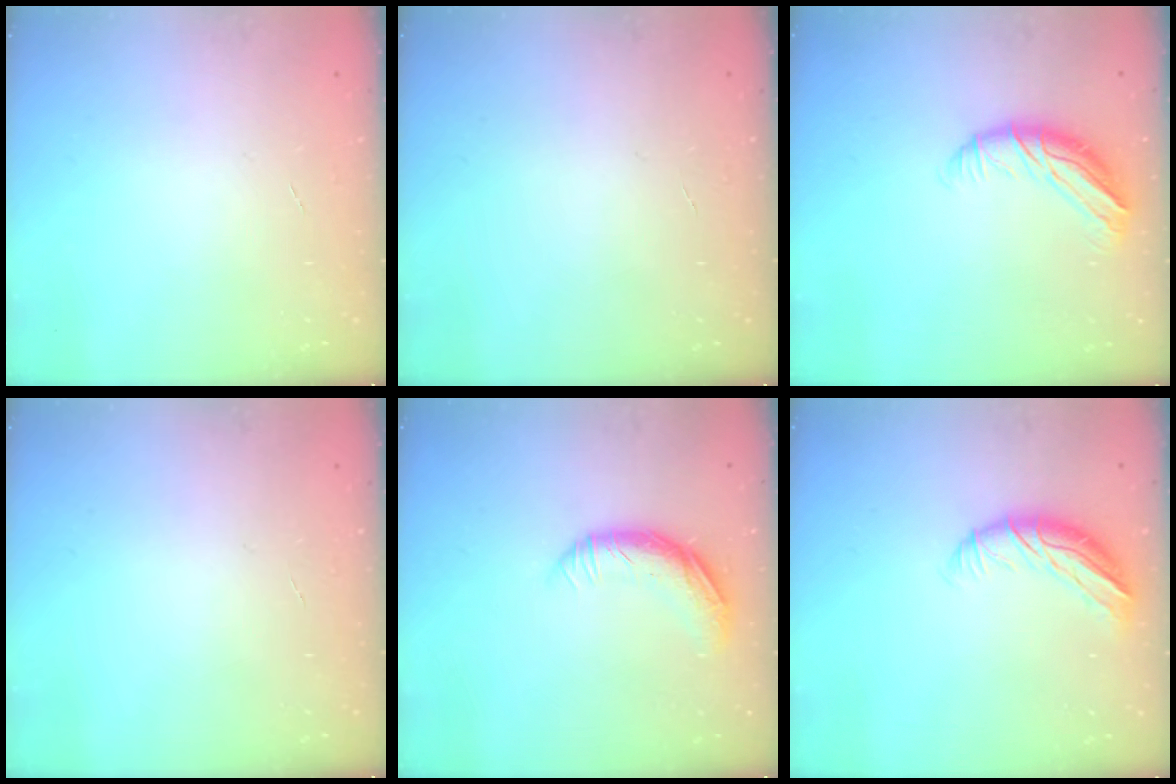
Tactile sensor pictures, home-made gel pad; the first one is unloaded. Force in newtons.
{"total": 0.0}
{"total": 10.3, "press": 10.2, "slide": 0.8}
{"total": 0.0}
{"total": 11.2, "press": 11.1, "slide": 0.9}
{"total": 9.4, "press": 9.1, "slide": 2.4}